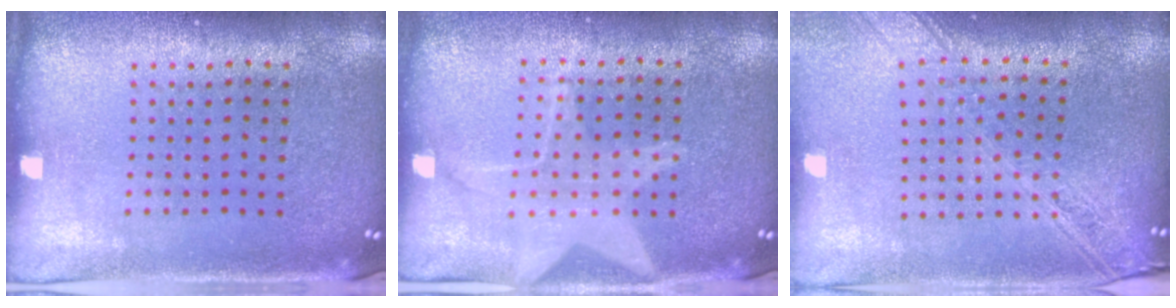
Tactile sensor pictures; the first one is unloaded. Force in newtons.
{"total": 1.5, "press": 1.5, "slide": 0.2}
{"total": 2.2, "press": 1.9, "slide": 1.2}